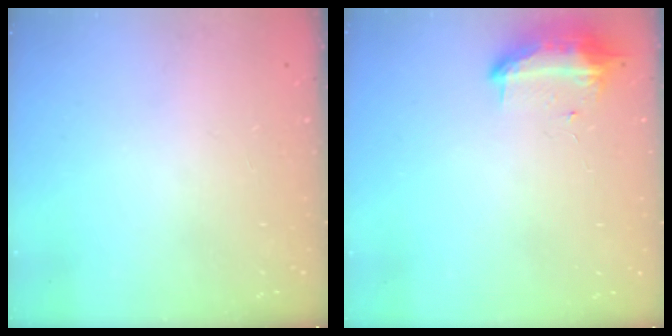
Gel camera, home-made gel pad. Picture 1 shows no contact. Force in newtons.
{"total": 17.9, "press": 11.3, "slide": 13.9}